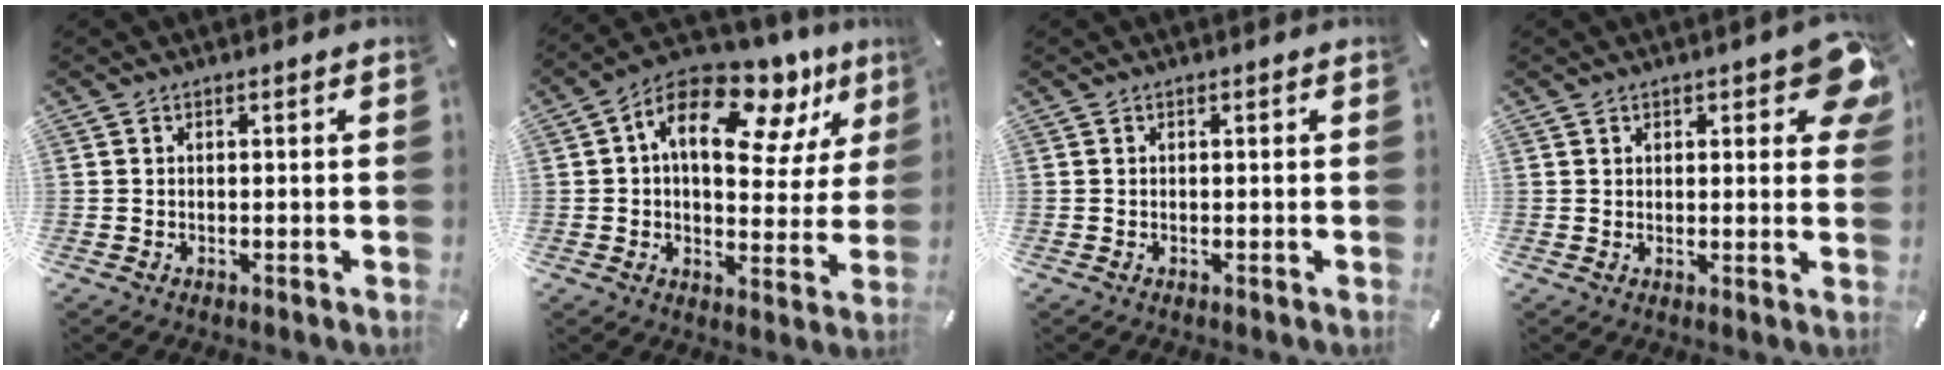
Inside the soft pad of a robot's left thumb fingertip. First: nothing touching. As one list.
[{"total": 16.3, "force": [8.3, 8.7, 11.0], "torque": [-0.176, -0.046, 0.140]}, {"total": 0.0}, {"total": 7.7, "force": [3.9, 3.4, 5.7], "torque": [-0.059, -0.017, 0.062]}]